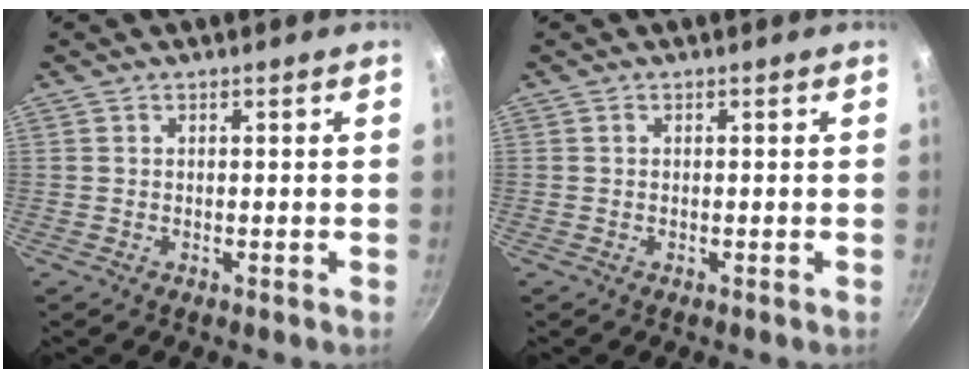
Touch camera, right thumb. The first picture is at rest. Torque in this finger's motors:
{"motor_torque": [-0.26, -0.04, 0.27, 0.02, -0.06]}